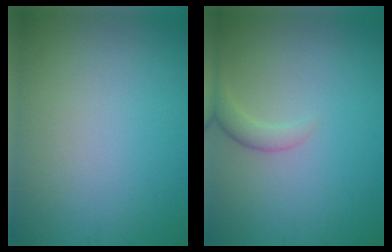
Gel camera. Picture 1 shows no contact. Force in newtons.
{"total": 2.0, "press": 2.0, "slide": 0.2}